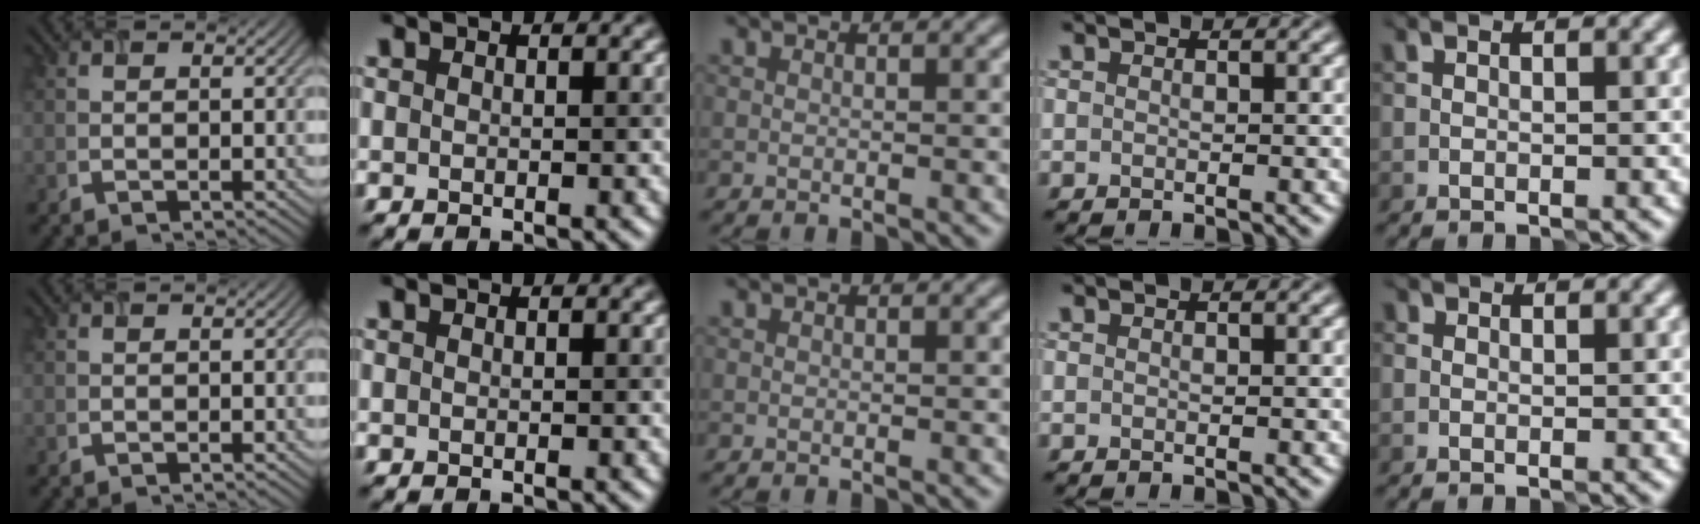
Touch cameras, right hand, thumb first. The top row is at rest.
{"little": {"total": 0.6, "force": [0.2, 0.6, 0.2], "torque": [0.008, -0.003, -0.010]}}